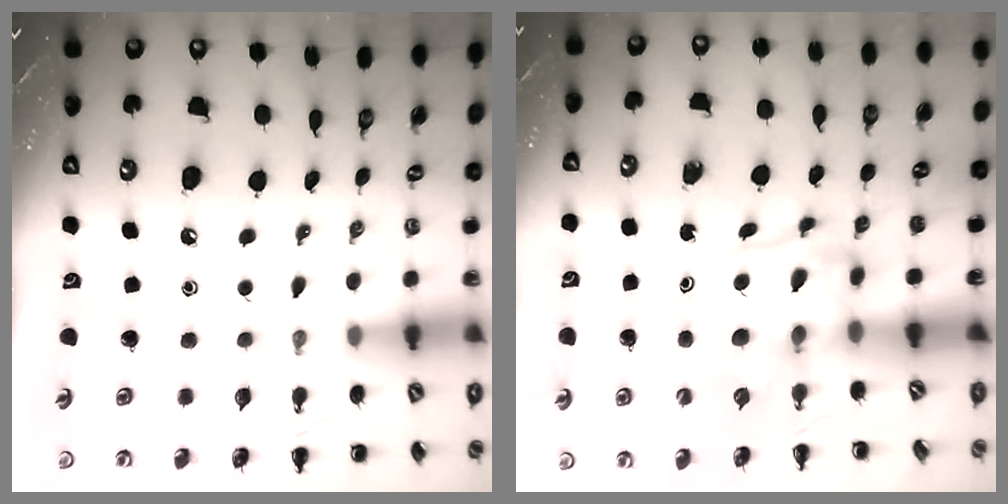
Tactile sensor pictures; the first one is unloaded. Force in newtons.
{"total": 3.4, "press": 3.4, "slide": 0.2}